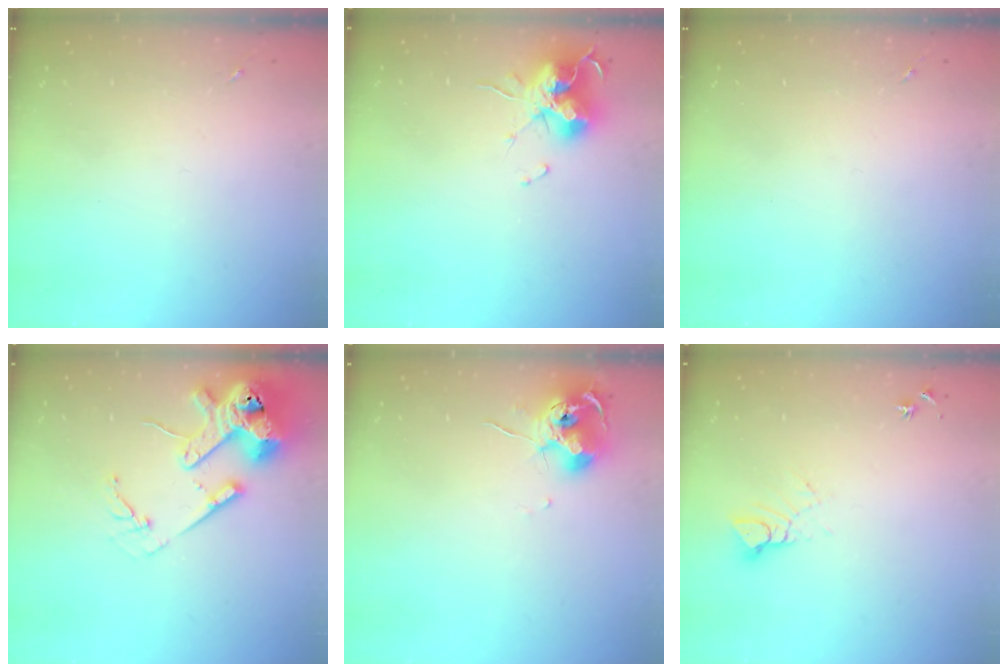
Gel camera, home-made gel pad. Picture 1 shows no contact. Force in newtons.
{"total": 14.4, "press": 14.4, "slide": 0.6}
{"total": 0.0}
{"total": 18.8, "press": 18.7, "slide": 2.4}
{"total": 10.4, "press": 10.4, "slide": 1.1}
{"total": 4.0, "press": 4.0, "slide": 0.3}